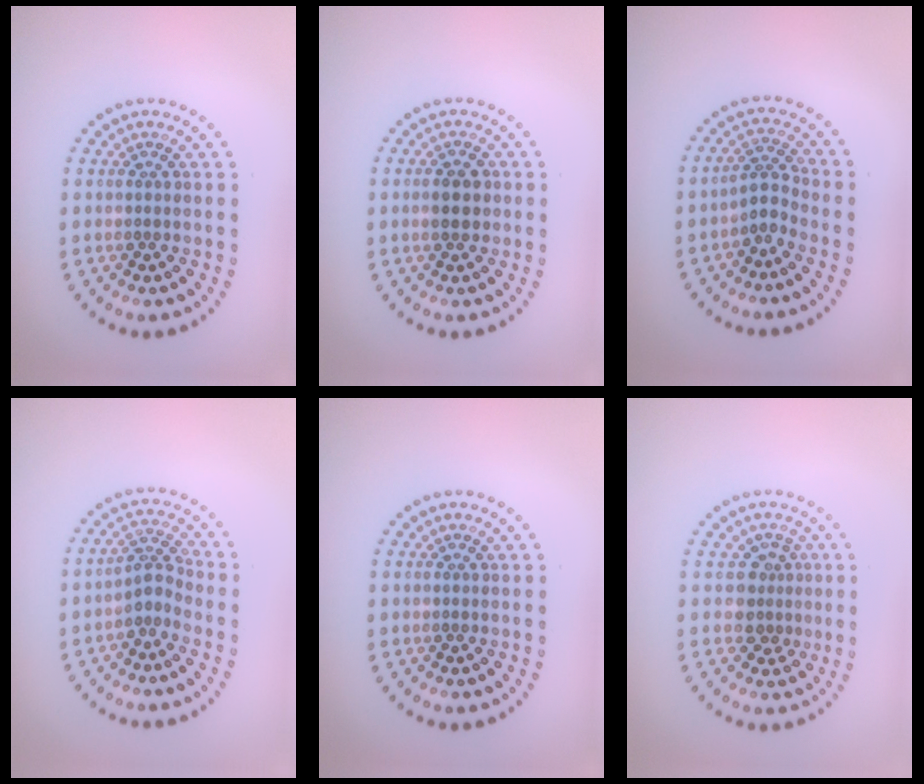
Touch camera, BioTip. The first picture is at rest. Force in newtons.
{"total": 2.3, "press": 2.3, "slide": 0.2}
{"total": 2.2, "press": 1.5, "slide": 1.6}
{"total": 2.3, "press": 1.6, "slide": 1.7}
{"total": 0.0}
{"total": 2.3, "press": 1.8, "slide": 1.5}